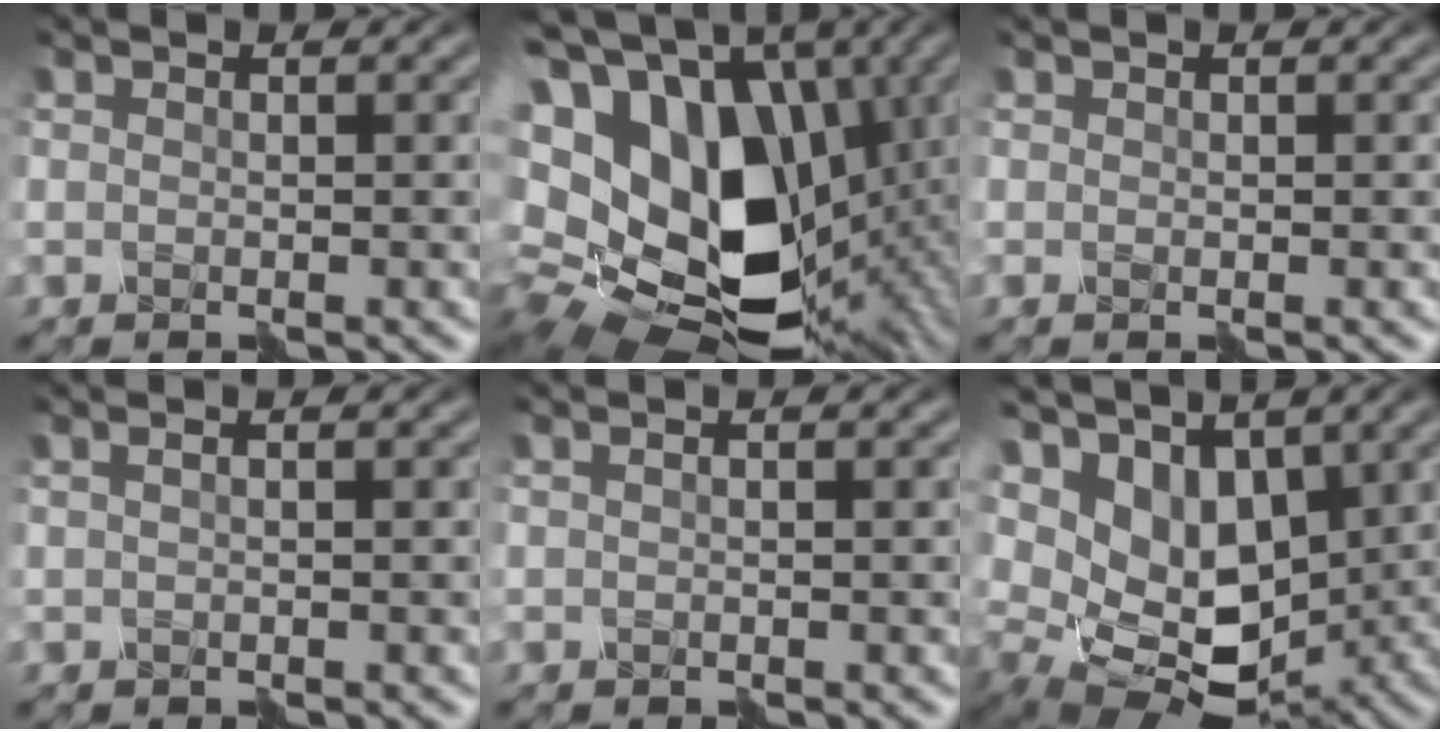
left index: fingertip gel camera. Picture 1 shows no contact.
{"total": 21.8, "force": [0.9, 16.2, 14.6], "torque": [-0.308, -0.017, 0.044]}
{"total": 0.0}
{"total": 1.3, "force": [0.5, 0.3, 1.1], "torque": [-0.008, 0.010, -0.008]}
{"total": 0.6, "force": [0.3, -0.3, 0.4], "torque": [-0.007, 0.000, 0.002]}
{"total": 9.2, "force": [2.0, 6.4, 6.2], "torque": [-0.138, -0.007, 0.048]}